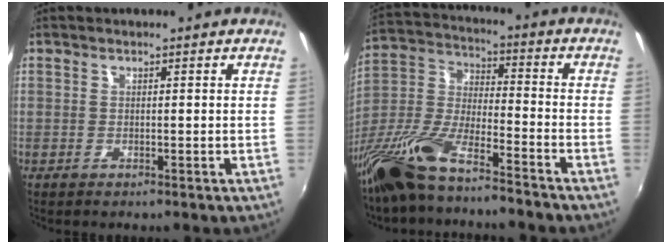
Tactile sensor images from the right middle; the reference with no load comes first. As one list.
[{"total": 17.2, "force": [-13.1, 3.2, 10.6], "torque": [-0.229, -0.021, -0.253]}]